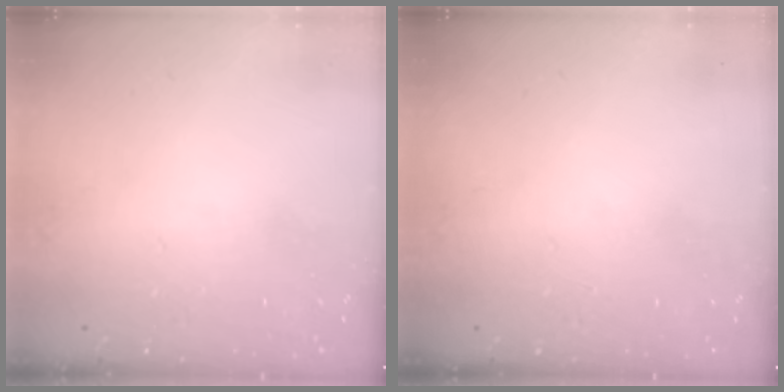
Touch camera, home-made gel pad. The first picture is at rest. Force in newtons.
{"total": 0.0}